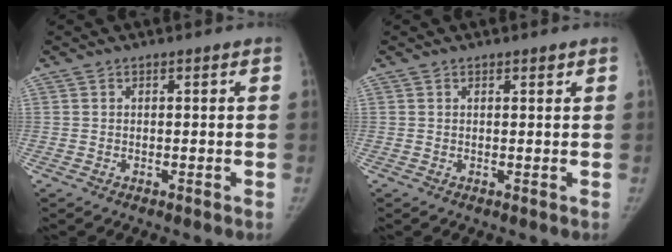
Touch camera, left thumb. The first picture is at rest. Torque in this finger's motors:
{"motor_torque": [0.36, -0.07, -0.13, 0.24, 0.09]}